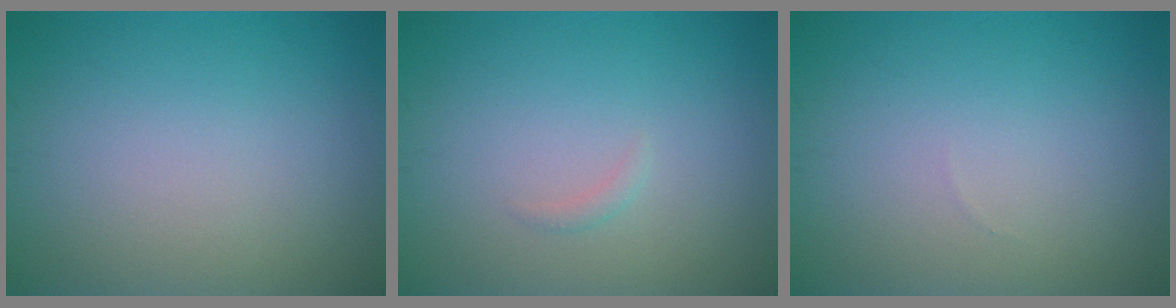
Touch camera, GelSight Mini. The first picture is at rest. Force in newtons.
{"total": 0.6, "press": 0.6, "slide": 0.0}
{"total": 0.0}